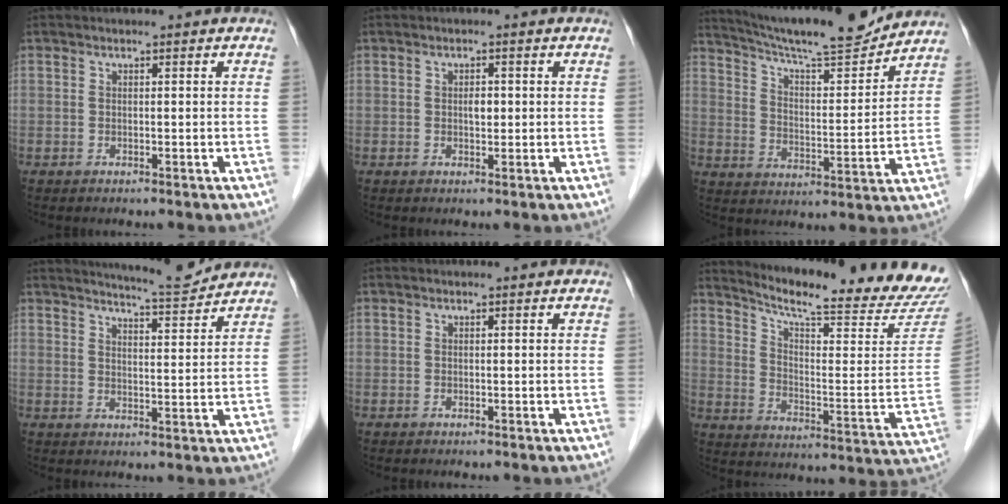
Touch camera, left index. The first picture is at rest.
{"total": 1.5, "force": [-0.3, 0.8, 1.2], "torque": [-0.019, -0.004, -0.006]}
{"total": 15.9, "force": [14.9, 0.7, 5.6], "torque": [-0.101, -0.012, 0.227]}
{"total": 10.1, "force": [9.8, 0.0, 2.5], "torque": [-0.047, -0.012, 0.138]}
{"total": 0.0}
{"total": 23.1, "force": [21.9, 0.1, 7.4], "torque": [-0.124, -0.115, 0.276]}